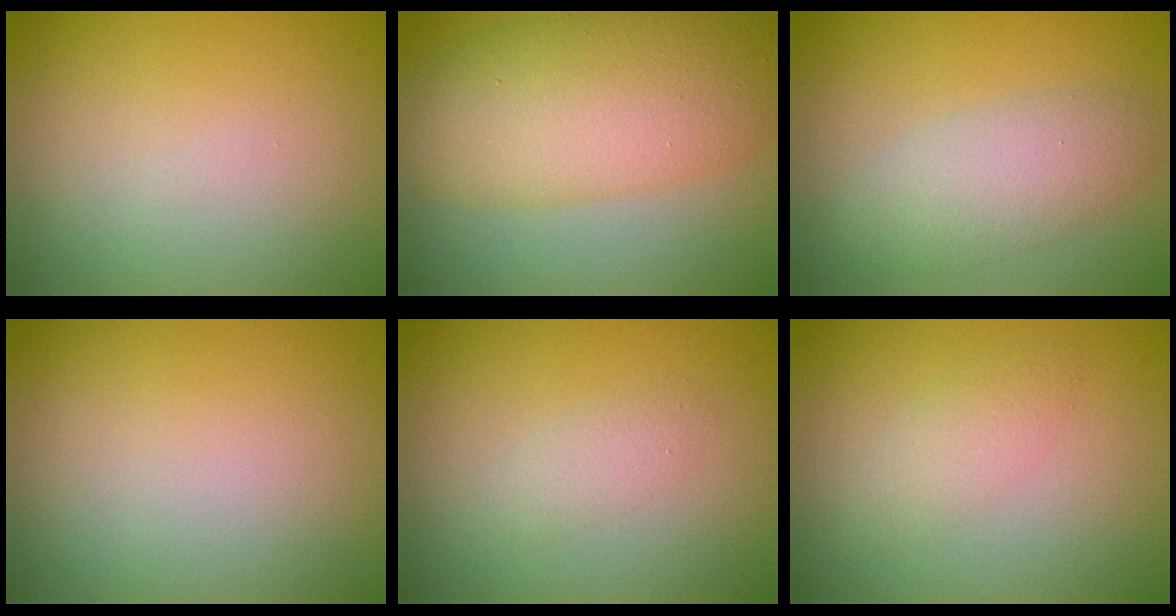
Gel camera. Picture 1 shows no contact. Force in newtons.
{"total": 8.6, "press": 8.6, "slide": 0.2}
{"total": 3.5, "press": 3.5, "slide": 0.3}
{"total": 0.0}
{"total": 1.3, "press": 1.2, "slide": 0.1}
{"total": 1.8, "press": 1.8, "slide": 0.2}